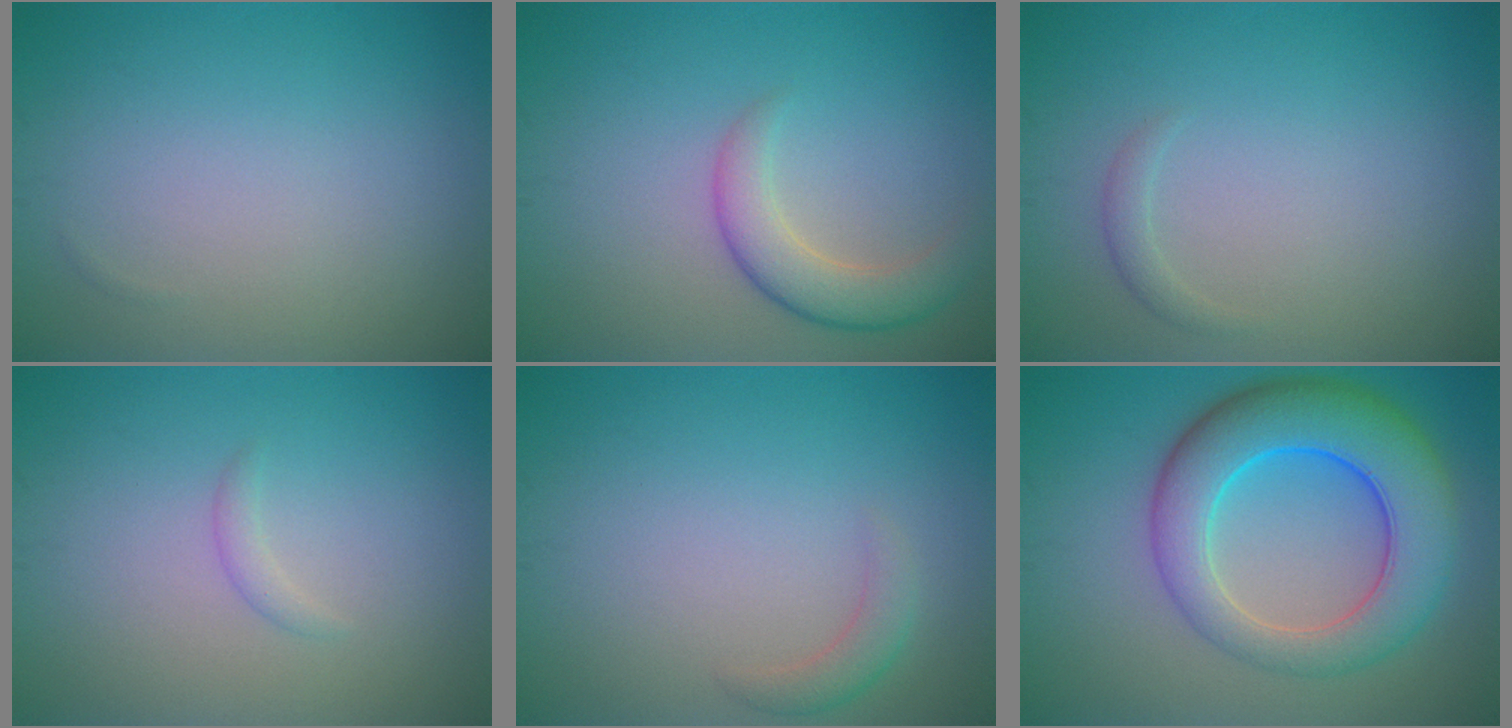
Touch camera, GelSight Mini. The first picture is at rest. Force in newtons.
{"total": 3.6, "press": 3.6, "slide": 0.2}
{"total": 0.9, "press": 0.9, "slide": 0.1}
{"total": 0.9, "press": 0.9, "slide": 0.0}
{"total": 1.5, "press": 1.5, "slide": 0.1}
{"total": 9.2, "press": 9.2, "slide": 0.3}